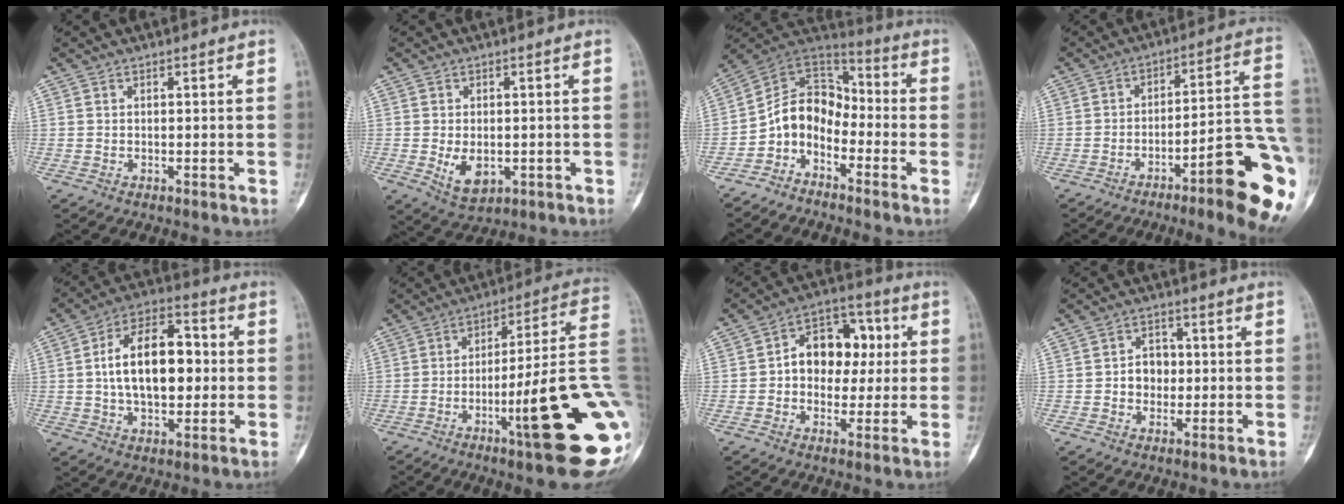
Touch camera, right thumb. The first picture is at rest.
{"total": 5.9, "force": [-1.2, 3.8, 4.3], "torque": [-0.060, -0.007, -0.007]}
{"total": 10.2, "force": [-4.9, 7.4, 5.0], "torque": [-0.063, 0.084, -0.109]}
{"total": 18.9, "force": [-8.4, 3.2, 16.7], "torque": [-0.165, 0.058, -0.116]}
{"total": 16.2, "force": [0.8, 9.3, 13.2], "torque": [-0.196, 0.025, 0.008]}
{"total": 23.0, "force": [-6.6, 3.1, 21.8], "torque": [-0.233, 0.017, -0.093]}
{"total": 12.6, "force": [1.3, 9.3, 8.5], "torque": [-0.081, 0.027, 0.012]}
{"total": 5.0, "force": [-0.2, 4.2, 2.7], "torque": [-0.015, 0.010, -0.007]}